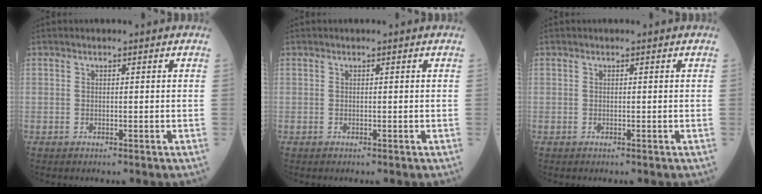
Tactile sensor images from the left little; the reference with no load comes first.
{"total": 0.0}
{"total": 0.0}